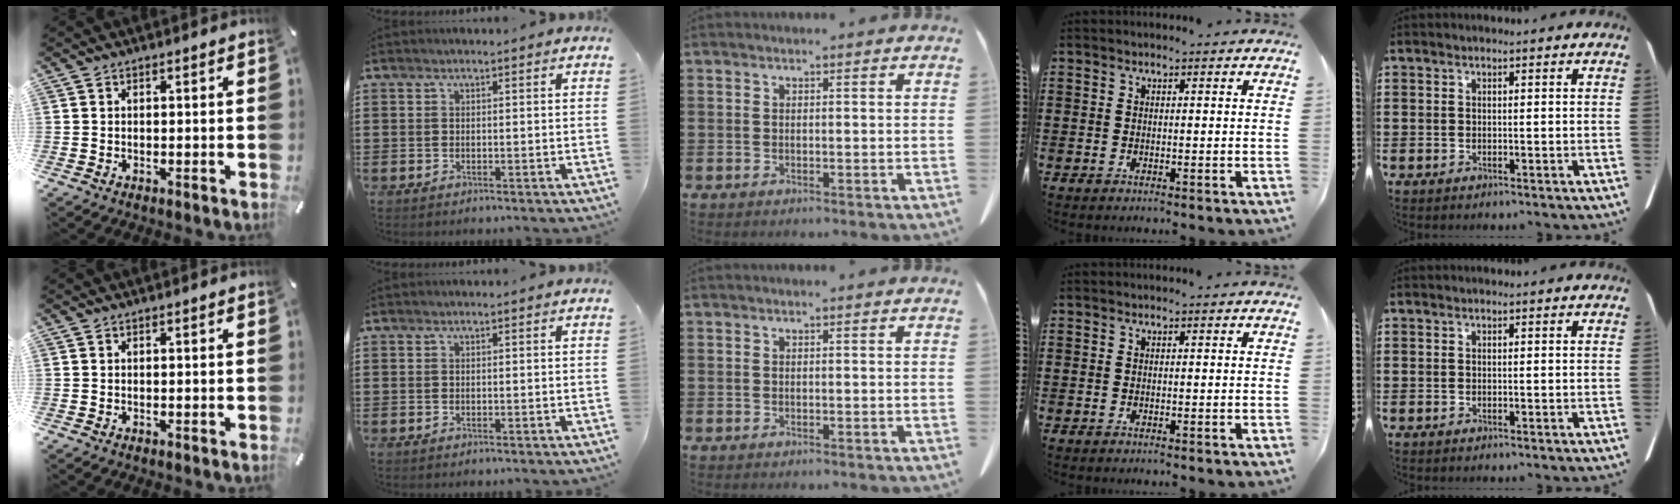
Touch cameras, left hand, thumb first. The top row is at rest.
{}